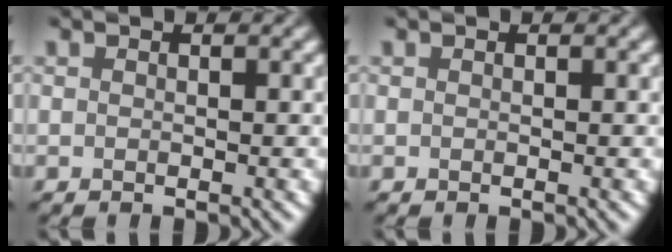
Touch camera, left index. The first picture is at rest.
{"total": 0.0}